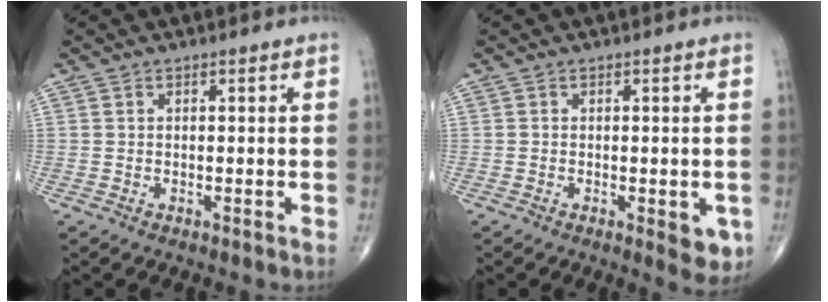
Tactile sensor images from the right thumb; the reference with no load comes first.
{"total": 4.4, "force": [-1.3, 1.8, 3.8], "torque": [-0.027, -0.004, -0.013]}